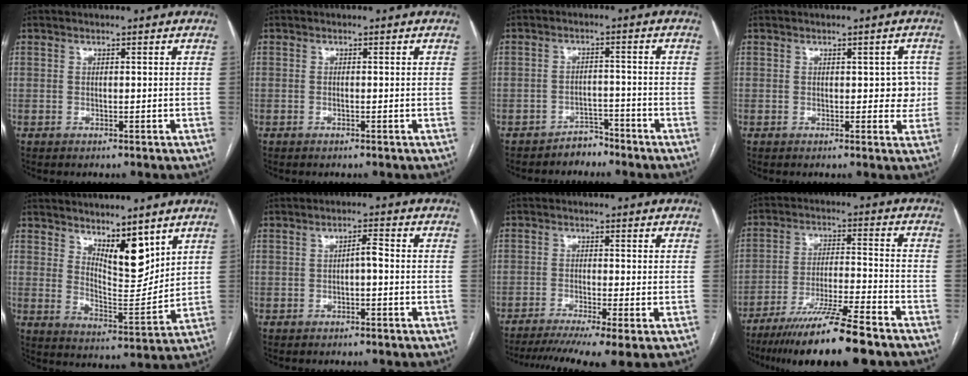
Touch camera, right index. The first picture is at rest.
{"total": 0.0}
{"total": 3.1, "force": [-2.7, 1.5, -0.2], "torque": [0.009, 0.007, -0.042]}
{"total": 3.8, "force": [0.4, 2.0, 3.2], "torque": [-0.028, 0.013, 0.007]}
{"total": 8.9, "force": [5.9, 2.9, 6.1], "torque": [-0.108, -0.011, 0.111]}
{"total": 2.2, "force": [-0.3, 0.6, 2.1], "torque": [-0.035, 0.010, -0.005]}
{"total": 10.3, "force": [-7.4, 0.4, 7.2], "torque": [-0.110, -0.014, -0.118]}
{"total": 14.3, "force": [-11.0, 0.2, 9.2], "torque": [-0.163, -0.033, -0.187]}